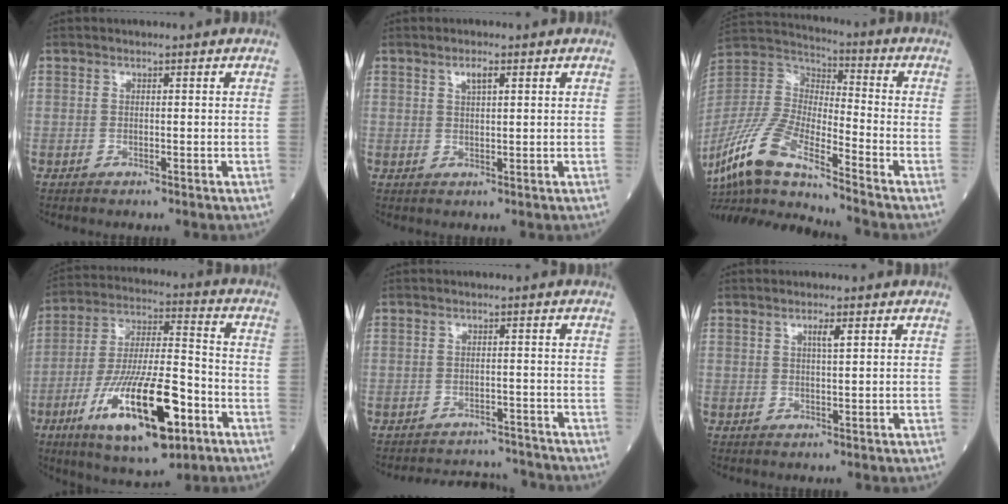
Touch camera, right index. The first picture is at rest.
{"total": 2.0, "force": [1.1, 0.4, 1.6], "torque": [-0.030, 0.001, 0.019]}
{"total": 17.9, "force": [-12.6, 2.8, 12.4], "torque": [-0.278, -0.023, -0.239]}
{"total": 19.7, "force": [-8.5, 4.9, 17.1], "torque": [-0.332, -0.020, -0.138]}
{"total": 7.1, "force": [-7.0, 1.3, -0.1], "torque": [0.003, 0.008, -0.092]}
{"total": 1.8, "force": [0.8, 0.1, 1.6], "torque": [-0.029, -0.002, 0.013]}